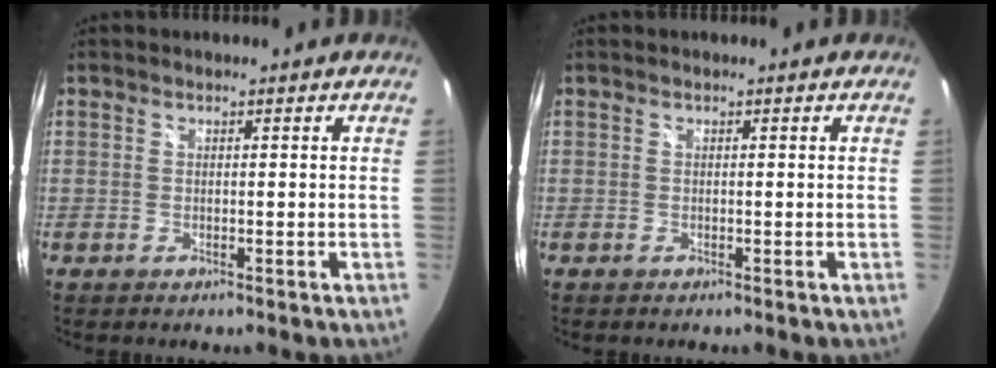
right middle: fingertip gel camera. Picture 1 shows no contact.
{"total": 0.0}